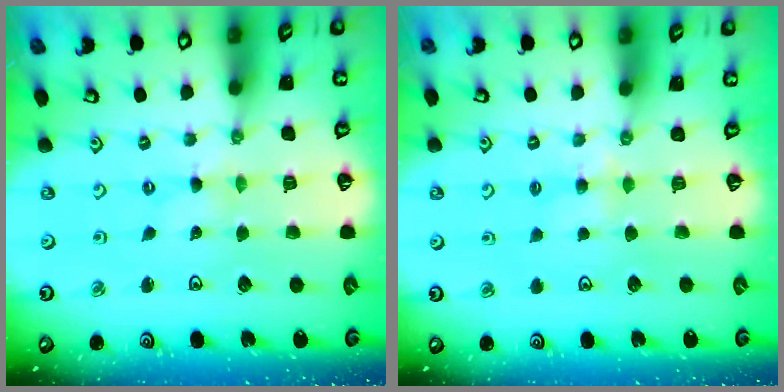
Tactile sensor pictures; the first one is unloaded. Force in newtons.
{"total": 3.7, "press": 3.7, "slide": 0.6}